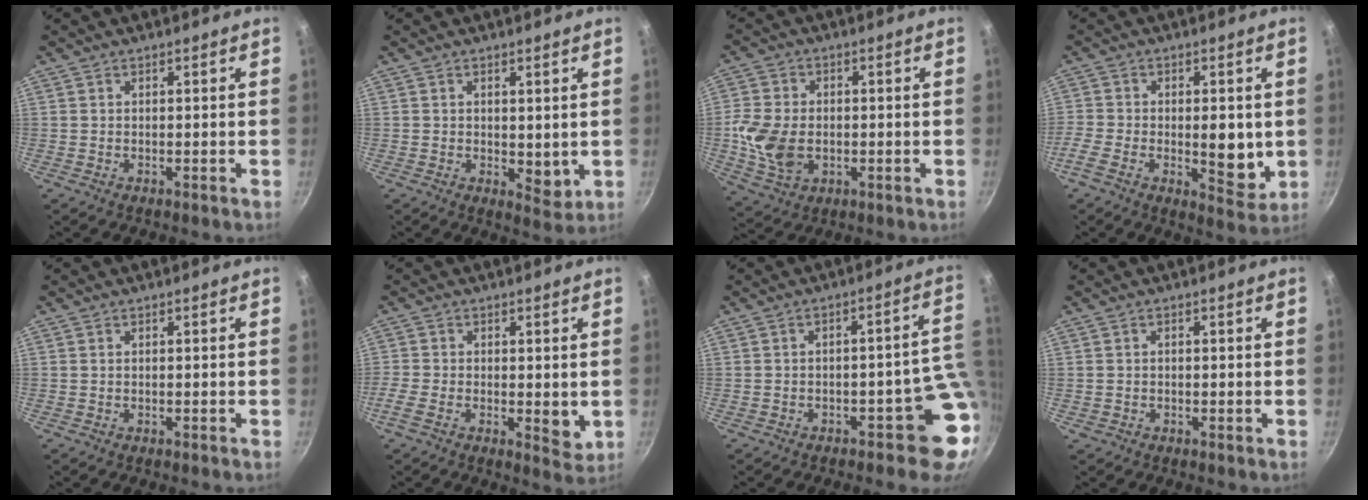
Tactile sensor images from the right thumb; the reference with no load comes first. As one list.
[{"total": 4.3, "force": [0.5, 2.6, 3.3], "torque": [-0.043, -0.015, 0.011]}, {"total": 10.6, "force": [-1.2, 7.6, 7.4], "torque": [-0.144, 0.001, -0.019]}, {"total": 10.2, "force": [-1.7, 5.1, 8.7], "torque": [-0.138, -0.003, -0.028]}, {"total": 0.0}, {"total": 6.3, "force": [-1.2, 3.1, 5.3], "torque": [-0.088, -0.009, -0.025]}, {"total": 8.2, "force": [-1.6, 4.7, 6.6], "torque": [-0.003, 0.029, -0.022]}, {"total": 0.6, "force": [-0.2, 0.5, 0.2], "torque": [-0.005, 0.003, 0.001]}]